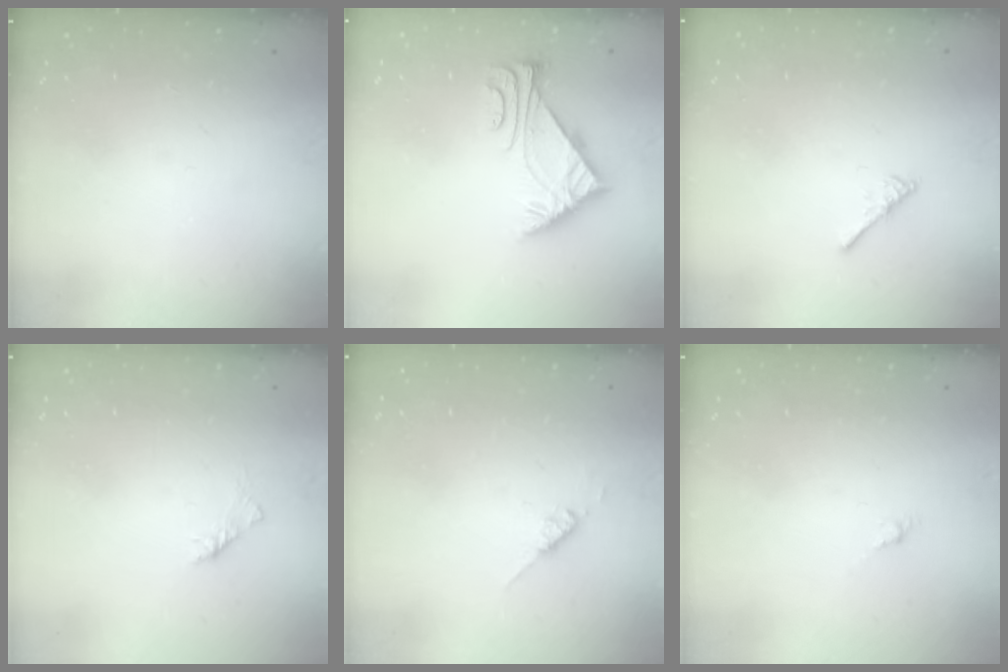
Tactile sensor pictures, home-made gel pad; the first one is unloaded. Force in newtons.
{"total": 5.7, "press": 5.6, "slide": 1.1}
{"total": 3.0, "press": 2.9, "slide": 0.5}
{"total": 2.0, "press": 1.9, "slide": 0.6}
{"total": 2.6, "press": 2.6, "slide": 0.3}
{"total": 1.1, "press": 1.0, "slide": 0.5}